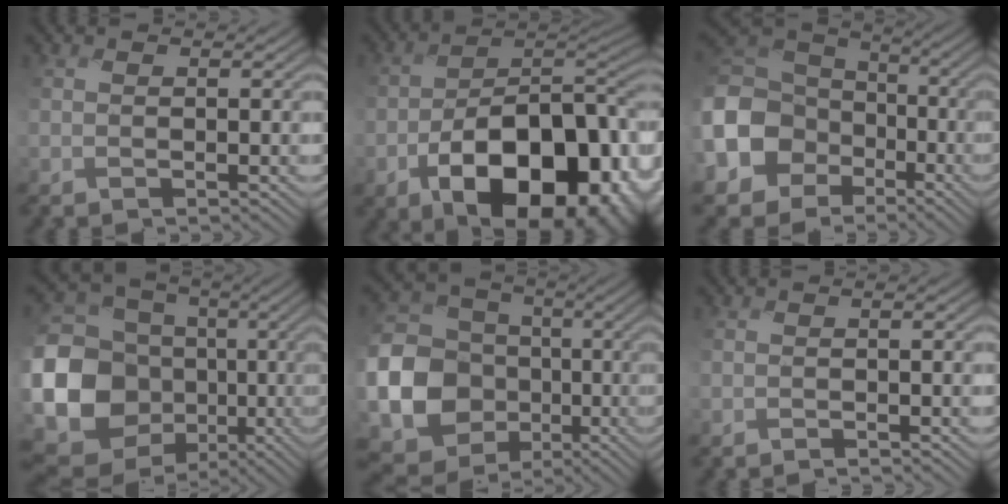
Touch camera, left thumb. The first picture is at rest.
{"total": 18.3, "force": [-7.8, 10.9, 12.5], "torque": [-0.167, -0.035, -0.115]}
{"total": 16.6, "force": [-4.8, 14.0, 7.6], "torque": [-0.250, -0.039, -0.105]}
{"total": 20.9, "force": [-4.1, 18.3, 9.2], "torque": [-0.273, -0.029, -0.085]}
{"total": 19.0, "force": [-4.9, 16.7, 7.5], "torque": [-0.224, -0.036, -0.101]}
{"total": 1.1, "force": [-1.0, -0.4, 0.2], "torque": [-0.006, 0.001, -0.025]}